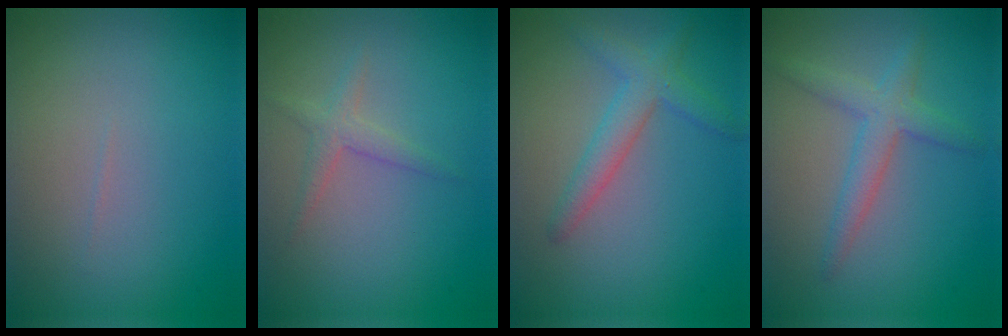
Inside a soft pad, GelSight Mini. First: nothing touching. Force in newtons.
{"total": 1.6, "press": 1.6, "slide": 0.0}
{"total": 2.9, "press": 2.9, "slide": 0.1}
{"total": 2.9, "press": 2.9, "slide": 0.1}